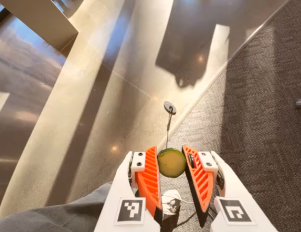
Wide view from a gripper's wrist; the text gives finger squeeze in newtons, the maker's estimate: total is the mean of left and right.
{"total": 8.2, "left": 8.0, "right": 8.4}